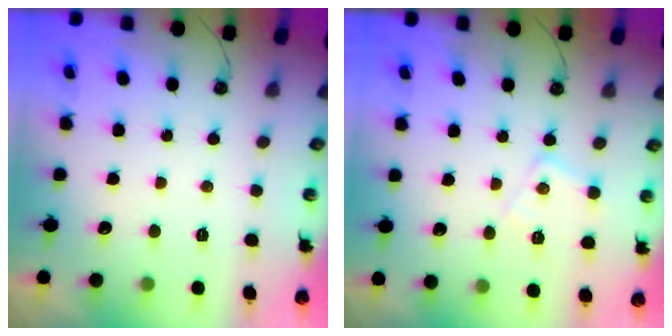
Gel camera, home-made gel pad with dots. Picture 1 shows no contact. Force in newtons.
{"total": 8.5, "press": 8.5, "slide": 0.6}